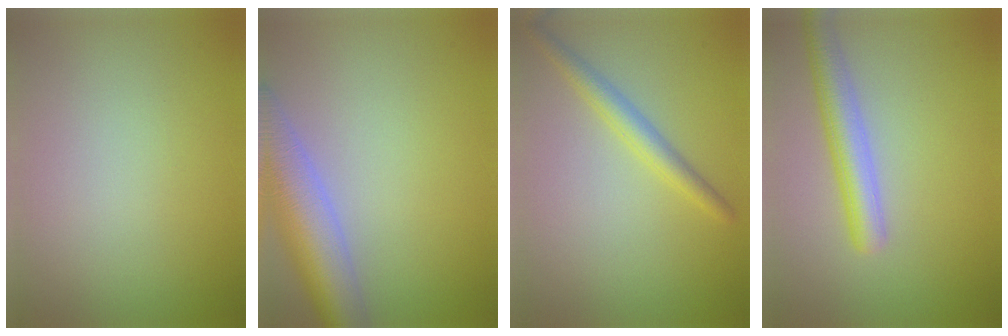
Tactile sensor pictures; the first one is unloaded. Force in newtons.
{"total": 7.9, "press": 7.9, "slide": 0.5}
{"total": 2.3, "press": 2.3, "slide": 0.0}
{"total": 4.0, "press": 4.0, "slide": 0.2}